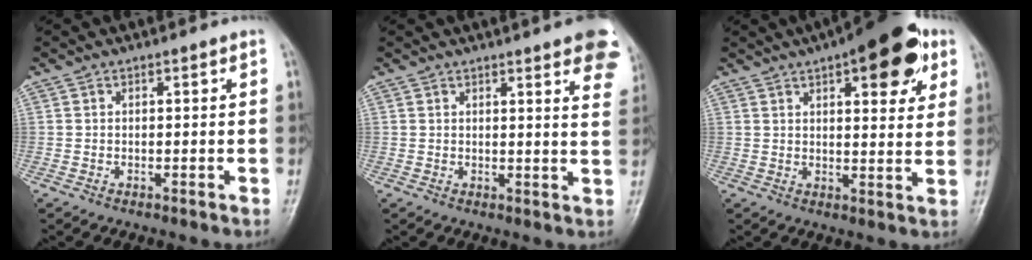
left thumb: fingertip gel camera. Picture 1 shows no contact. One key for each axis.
{"total": 12.4, "fx": 7.5, "fy": 2.6, "fz": 9.5, "tx": -0.094, "ty": -0.024, "tz": 0.073}
{"total": 16.0, "fx": 7.8, "fy": 6.1, "fz": 12.6, "tx": -0.132, "ty": -0.013, "tz": 0.099}